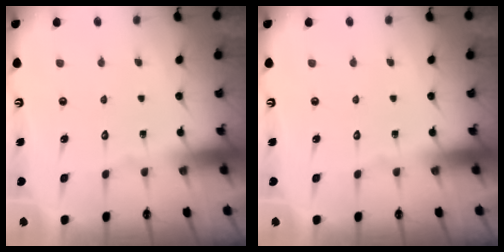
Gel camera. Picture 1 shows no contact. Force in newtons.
{"total": 0.0}